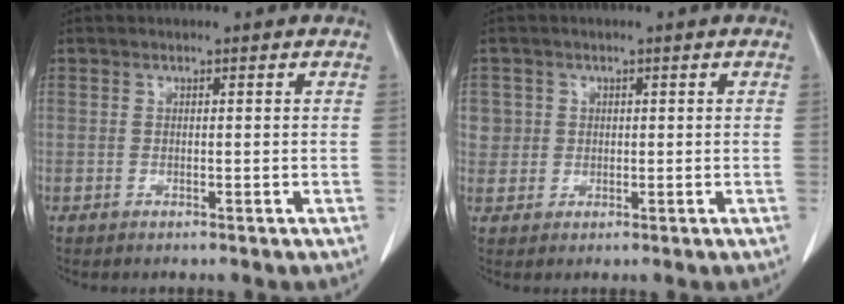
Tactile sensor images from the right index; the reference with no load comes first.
{"total": 2.8, "force": [0.7, 2.8, -0.1], "torque": [0.022, 0.003, 0.009]}